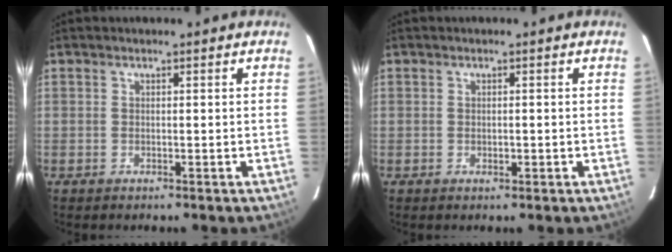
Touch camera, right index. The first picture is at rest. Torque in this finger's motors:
{"motor_torque": [0.05, 0.03, 0.00, 0.00]}